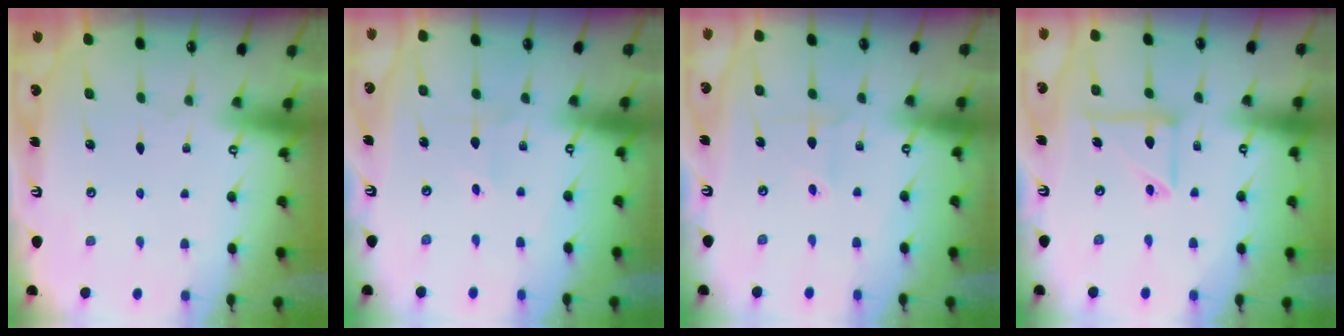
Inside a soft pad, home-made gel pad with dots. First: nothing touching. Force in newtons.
{"total": 1.3, "press": 1.3, "slide": 0.2}
{"total": 2.0, "press": 2.0, "slide": 0.5}
{"total": 12.5, "press": 12.4, "slide": 1.5}